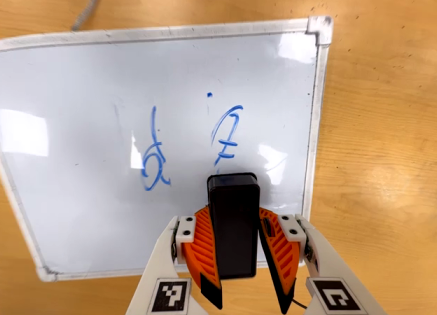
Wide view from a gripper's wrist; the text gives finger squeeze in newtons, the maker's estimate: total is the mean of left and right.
{"total": 8.1, "left": 9.0, "right": 7.1}